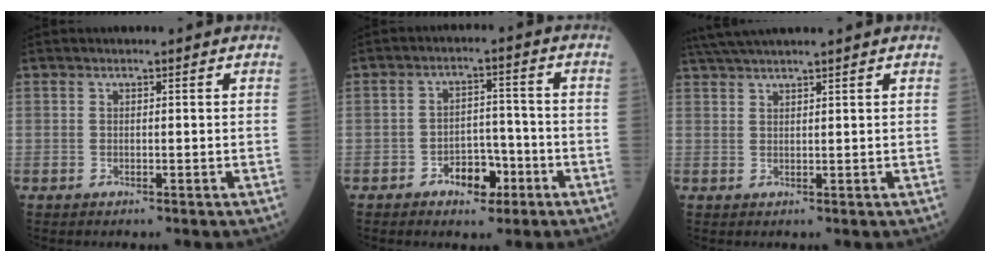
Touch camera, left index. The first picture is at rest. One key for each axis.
{"total": 5.5, "fx": -3.1, "fy": 3.1, "fz": 3.3, "tx": -0.050, "ty": 0.015, "tz": -0.049}
{"total": 7.0, "fx": 6.0, "fy": -0.6, "fz": 3.4, "tx": -0.059, "ty": 0.036, "tz": 0.104}